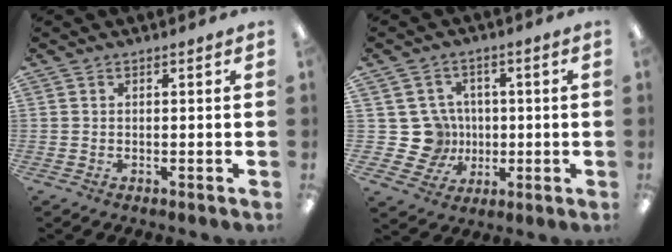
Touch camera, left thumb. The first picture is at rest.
{"total": 10.5, "force": [0.0, 10.1, 3.0], "torque": [-0.068, 0.006, 0.013]}